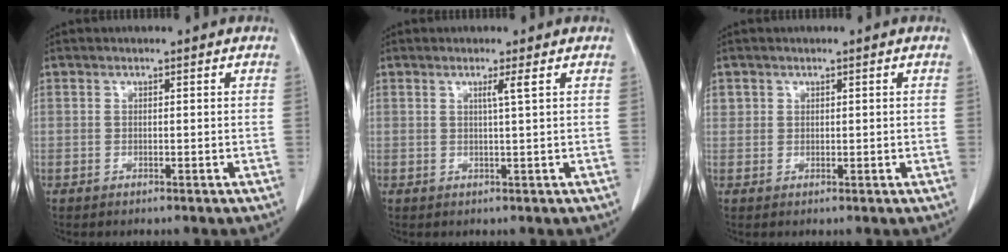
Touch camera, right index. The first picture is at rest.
{"total": 1.5, "force": [0.6, -0.6, 1.3], "torque": [-0.026, -0.003, 0.012]}
{"total": 1.6, "force": [0.7, 1.4, 0.2], "torque": [0.010, 0.001, 0.010]}